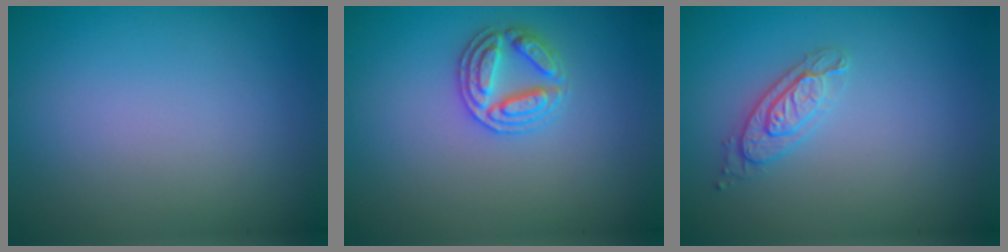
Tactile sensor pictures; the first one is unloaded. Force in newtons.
{"total": 2.8, "press": 2.8, "slide": 0.2}
{"total": 2.1, "press": 2.1, "slide": 0.5}